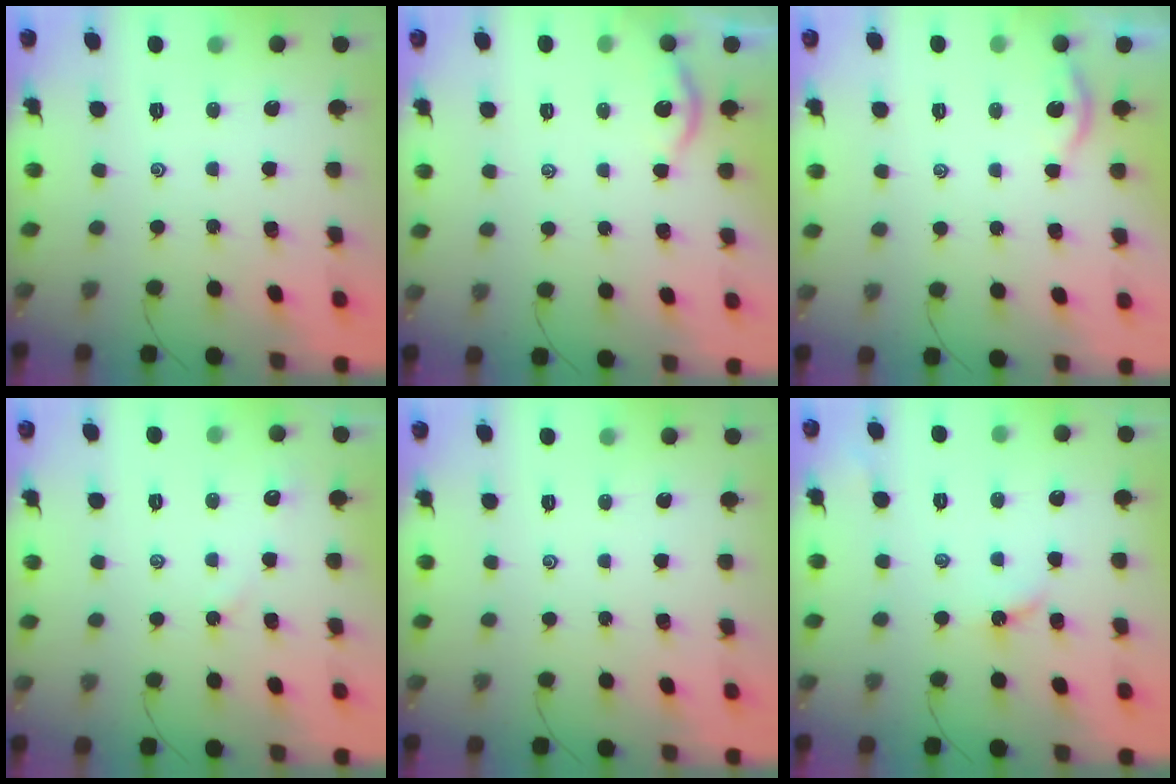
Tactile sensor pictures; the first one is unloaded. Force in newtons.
{"total": 1.8, "press": 1.8, "slide": 0.3}
{"total": 2.2, "press": 2.2, "slide": 0.3}
{"total": 2.6, "press": 2.5, "slide": 0.3}
{"total": 0.0}
{"total": 2.8, "press": 2.8, "slide": 0.2}